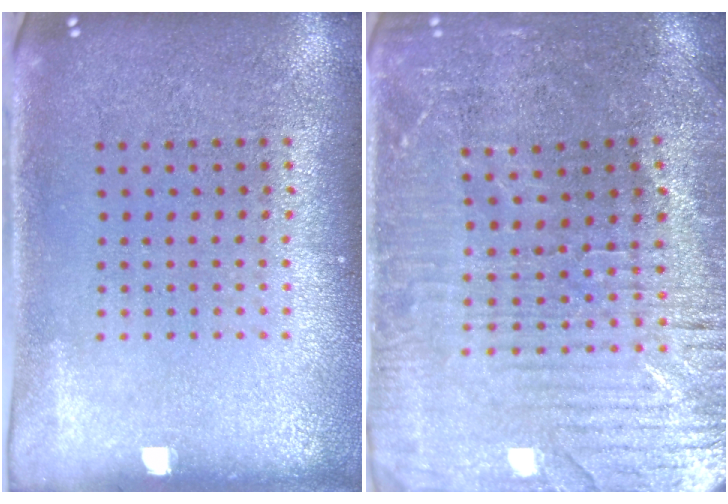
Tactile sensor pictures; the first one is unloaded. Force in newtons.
{"total": 3.2, "press": 3.2, "slide": 0.6}